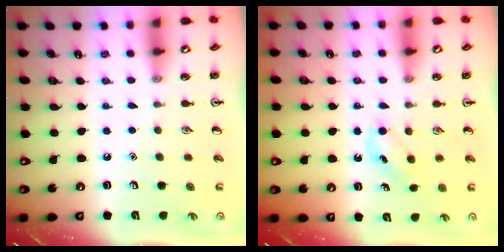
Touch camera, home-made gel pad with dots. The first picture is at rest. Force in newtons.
{"total": 3.7, "press": 3.6, "slide": 1.0}